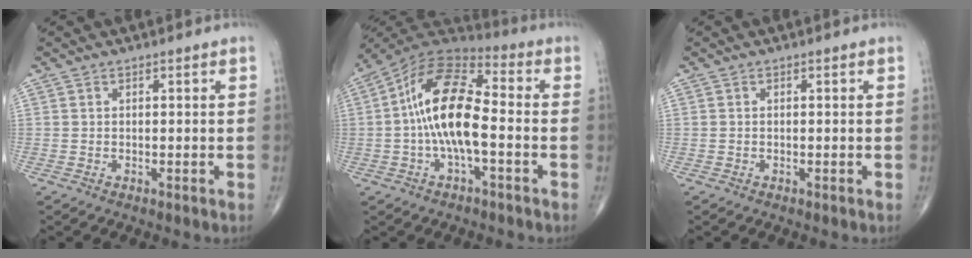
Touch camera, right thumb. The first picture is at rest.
{"total": 15.5, "force": [-1.5, 6.4, 14.1], "torque": [-0.263, 0.043, -0.039]}
{"total": 0.0}